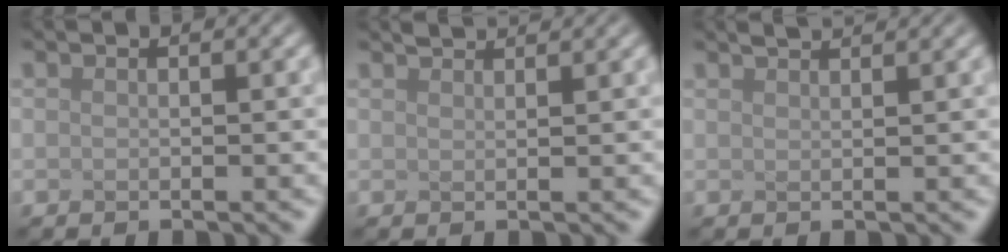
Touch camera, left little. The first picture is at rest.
{"total": 1.9, "force": [1.9, 0.2, 0.5], "torque": [-0.002, 0.007, 0.021]}
{"total": 2.6, "force": [2.3, 0.7, 1.2], "torque": [0.002, 0.016, 0.005]}